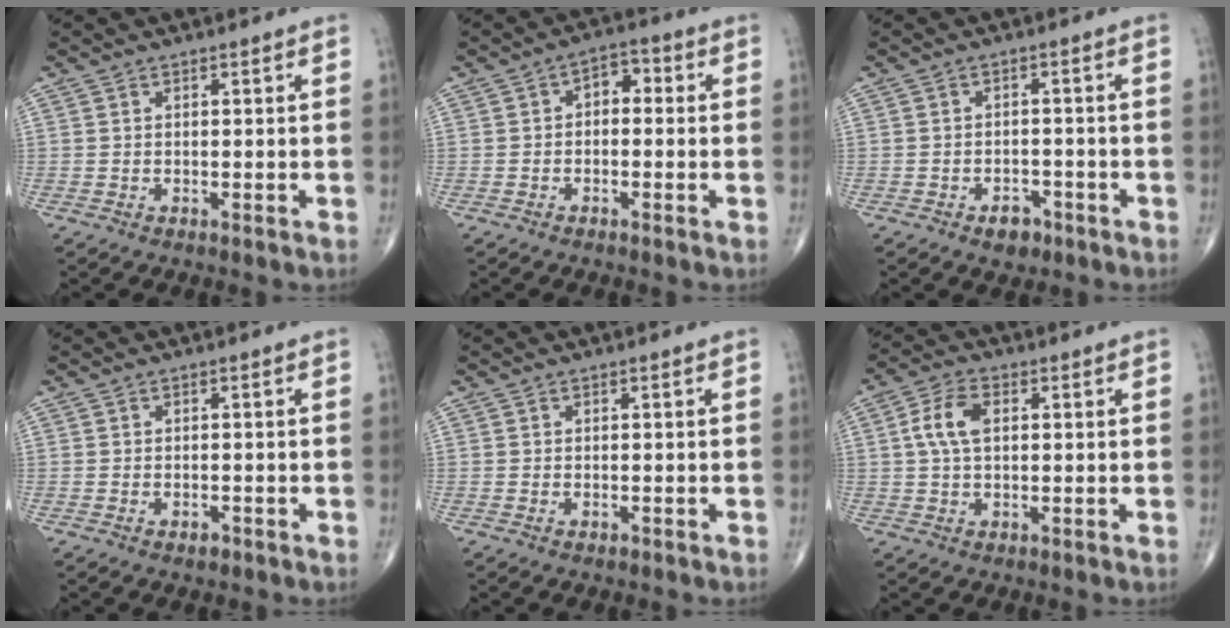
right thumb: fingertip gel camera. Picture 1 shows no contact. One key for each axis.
{"total": 4.1, "fx": 0.0, "fy": 2.7, "fz": 3.1, "tx": -0.025, "ty": 0.021, "tz": -0.014}
{"total": 3.5, "fx": -2.1, "fy": 2.3, "fz": 1.7, "tx": -0.010, "ty": 0.012, "tz": -0.026}
{"total": 1.2, "fx": -0.7, "fy": 0.7, "fz": 0.7, "tx": -0.010, "ty": 0.002, "tz": -0.009}
{"total": 0.5, "fx": -0.2, "fy": 0.3, "fz": 0.3, "tx": -0.006, "ty": 0.001, "tz": -0.002}
{"total": 6.3, "fx": 1.1, "fy": 3.6, "fz": 5.0, "tx": -0.107, "ty": 0.012, "tz": 0.018}